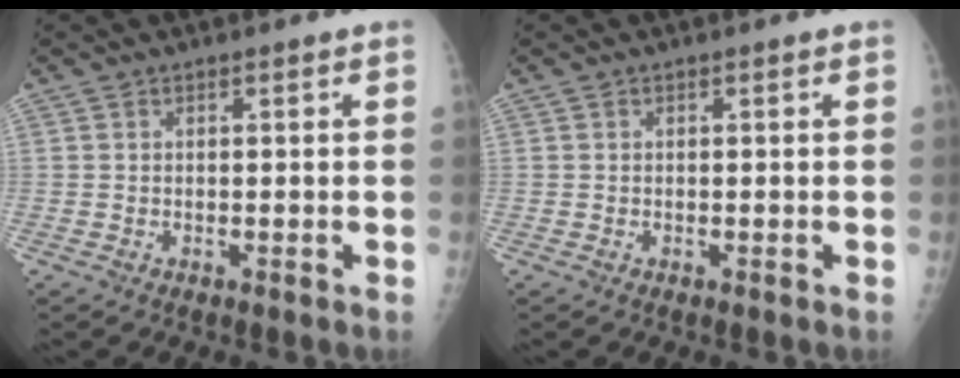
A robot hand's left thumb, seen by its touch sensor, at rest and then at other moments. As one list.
[{"total": 0.0}]